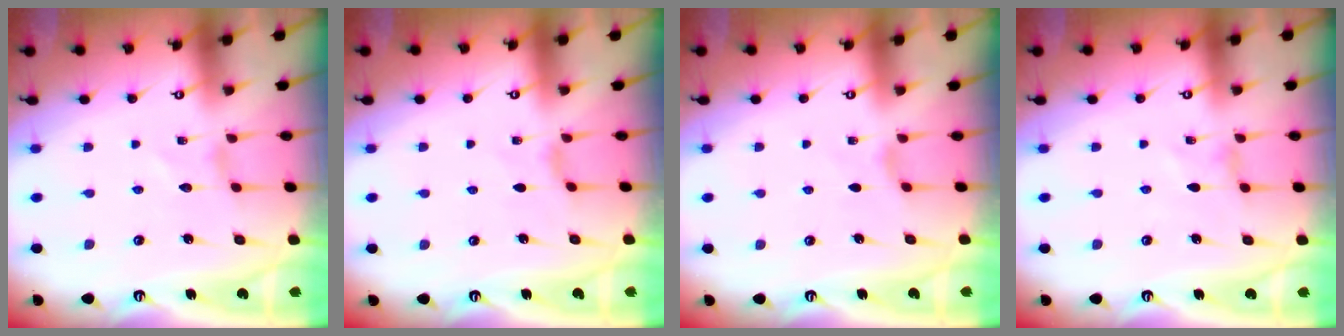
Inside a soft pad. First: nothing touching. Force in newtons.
{"total": 1.1, "press": 1.1, "slide": 0.4}
{"total": 2.0, "press": 2.0, "slide": 0.4}
{"total": 0.0}